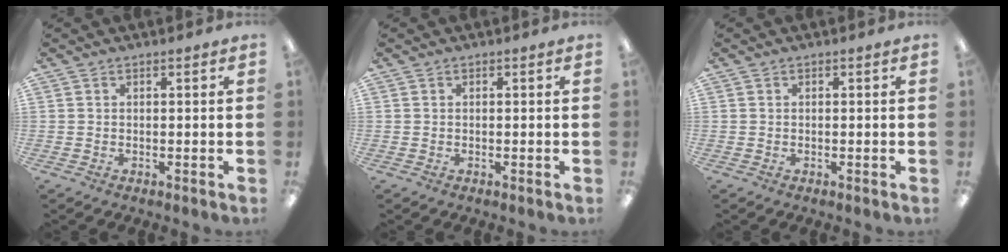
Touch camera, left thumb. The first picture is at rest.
{"total": 0.0}
{"total": 0.0}